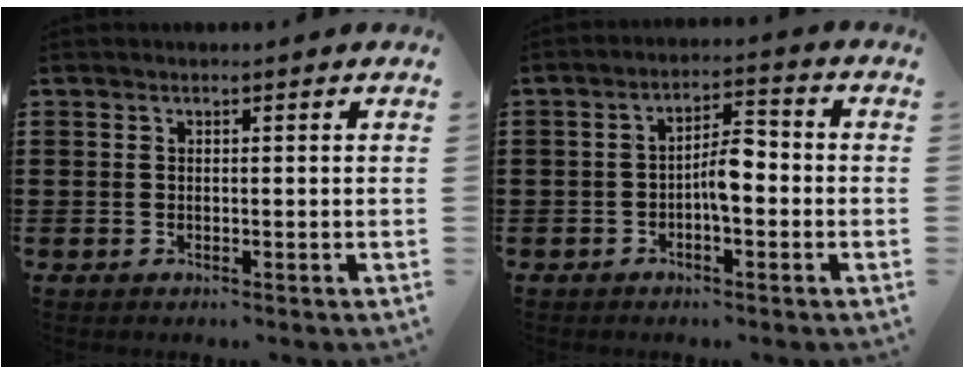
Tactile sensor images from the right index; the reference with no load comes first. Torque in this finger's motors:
{"motor_torque": [0.32, 0.13, 0.27, 0.03]}